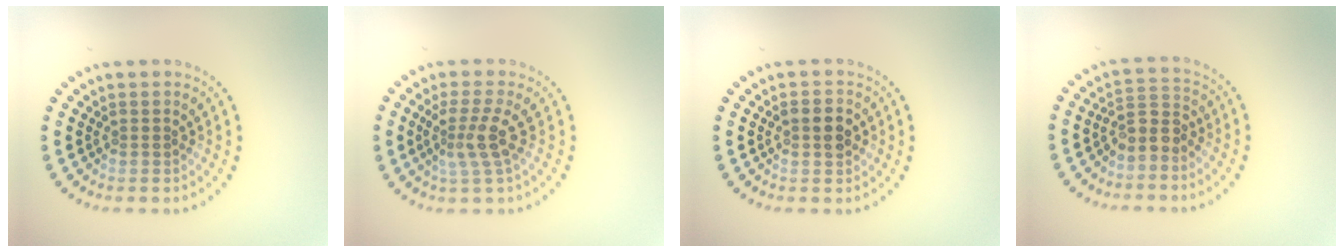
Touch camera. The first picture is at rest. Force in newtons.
{"total": 3.0, "press": 2.4, "slide": 1.9}
{"total": 2.5, "press": 2.5, "slide": 0.2}
{"total": 2.5, "press": 2.0, "slide": 1.6}